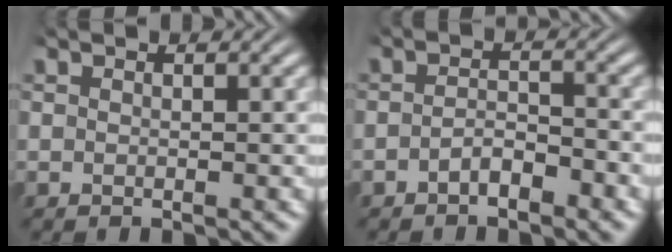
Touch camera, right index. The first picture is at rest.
{"total": 2.3, "force": [-1.9, 0.9, 0.9], "torque": [-0.009, -0.006, -0.035]}